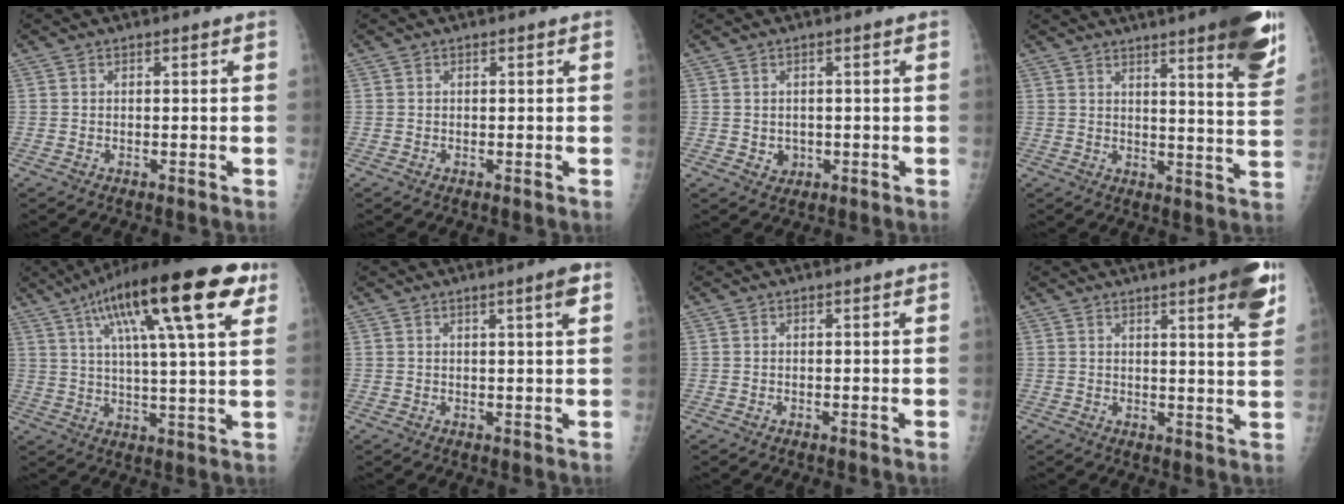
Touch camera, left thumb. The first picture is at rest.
{"total": 0.0}
{"total": 2.4, "force": [-0.2, 2.1, 1.0], "torque": [-0.005, 0.001, 0.004]}
{"total": 15.8, "force": [9.7, 2.1, 12.3], "torque": [-0.137, -0.049, 0.117]}
{"total": 23.6, "force": [11.1, 5.6, 20.1], "torque": [-0.309, 0.004, 0.169]}
{"total": 3.2, "force": [1.5, -0.1, 2.9], "torque": [-0.043, -0.007, 0.024]}
{"total": 0.0}
{"total": 9.7, "force": [5.6, 1.2, 7.8], "torque": [-0.088, -0.023, 0.064]}